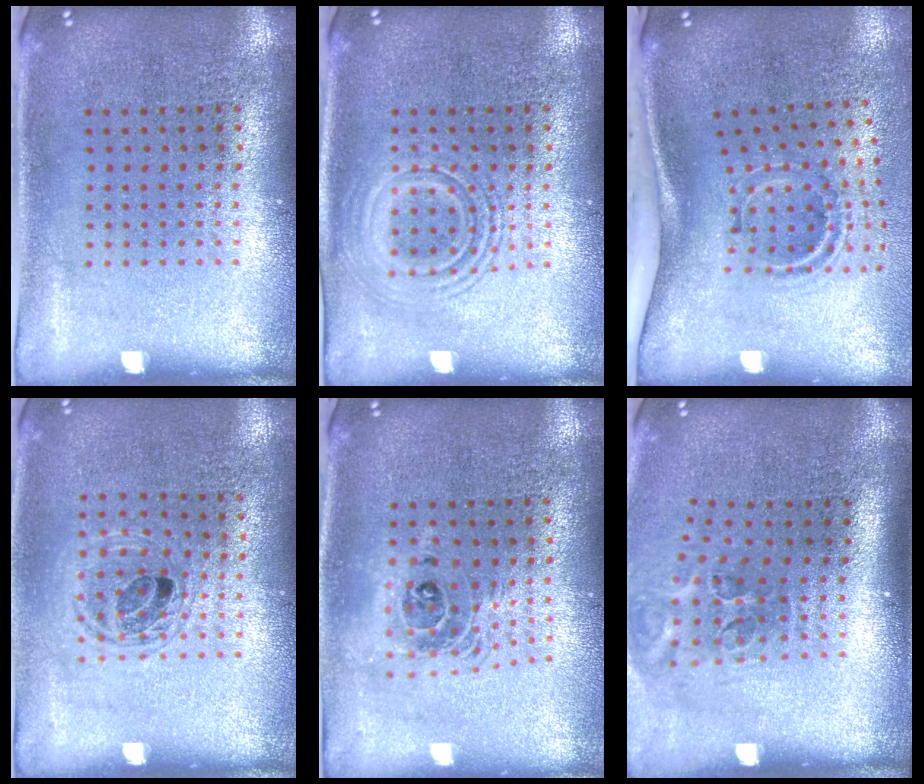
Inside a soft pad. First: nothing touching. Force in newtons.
{"total": 2.5, "press": 2.4, "slide": 0.4}
{"total": 2.2, "press": 1.2, "slide": 1.8}
{"total": 1.3, "press": 1.2, "slide": 0.4}
{"total": 1.7, "press": 1.4, "slide": 0.9}
{"total": 2.1, "press": 1.2, "slide": 1.7}